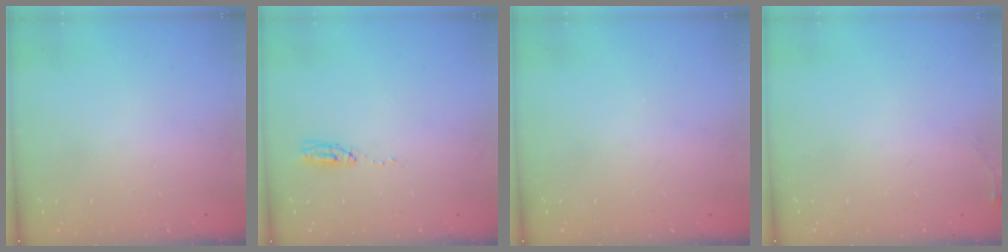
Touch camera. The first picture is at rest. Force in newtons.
{"total": 3.6, "press": 3.3, "slide": 1.5}
{"total": 0.0}
{"total": 3.7, "press": 3.7, "slide": 0.5}